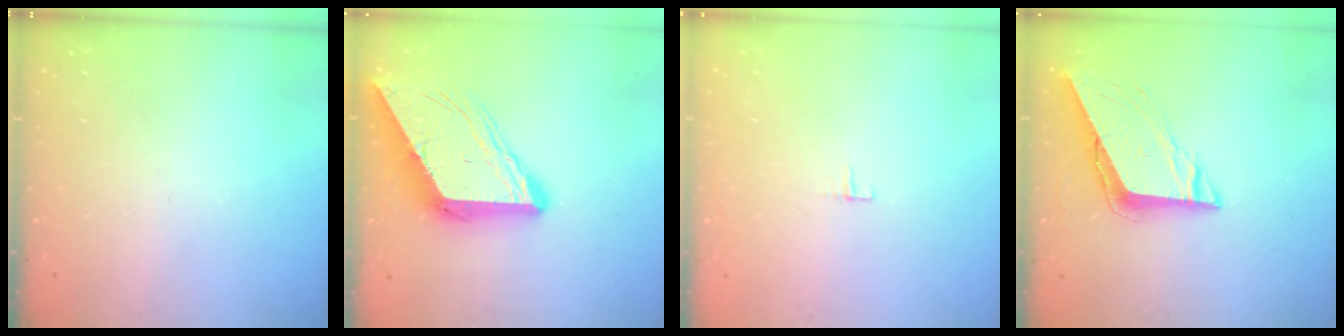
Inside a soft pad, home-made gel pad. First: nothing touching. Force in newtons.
{"total": 12.0, "press": 11.9, "slide": 1.2}
{"total": 3.1, "press": 3.1, "slide": 0.2}
{"total": 8.1, "press": 8.1, "slide": 0.3}